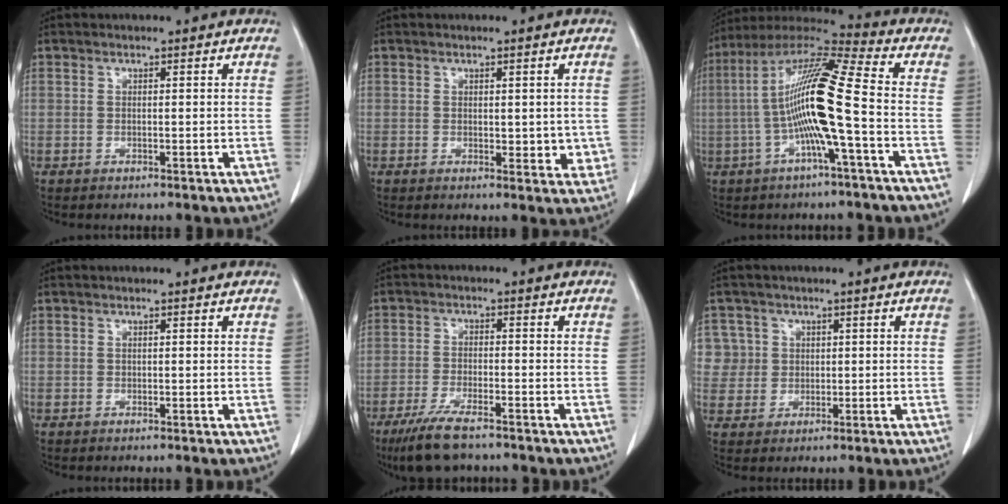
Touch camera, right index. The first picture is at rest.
{"total": 3.6, "force": [0.0, 1.9, 3.1], "torque": [-0.025, -0.006, 0.005]}
{"total": 14.8, "force": [-2.1, 0.1, 14.6], "torque": [-0.283, 0.017, -0.052]}
{"total": 0.0}
{"total": 8.1, "force": [-6.1, 1.6, 5.1], "torque": [-0.097, -0.020, -0.104]}
{"total": 5.1, "force": [1.5, 4.8, -0.2], "torque": [0.022, 0.011, 0.033]}